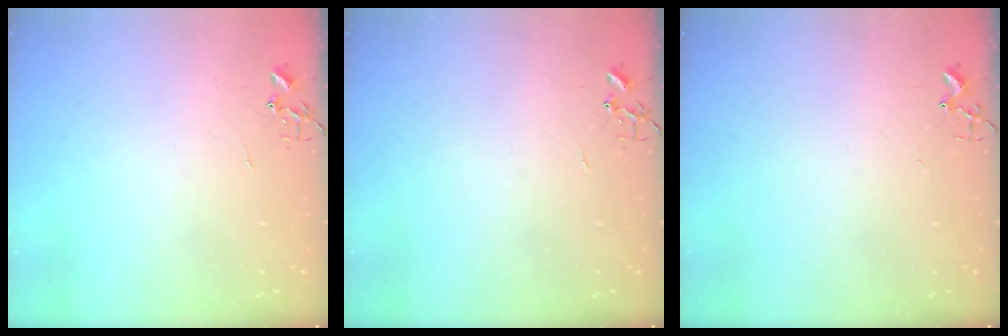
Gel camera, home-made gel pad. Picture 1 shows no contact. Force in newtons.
{"total": 0.0}
{"total": 1.7, "press": 1.6, "slide": 0.2}